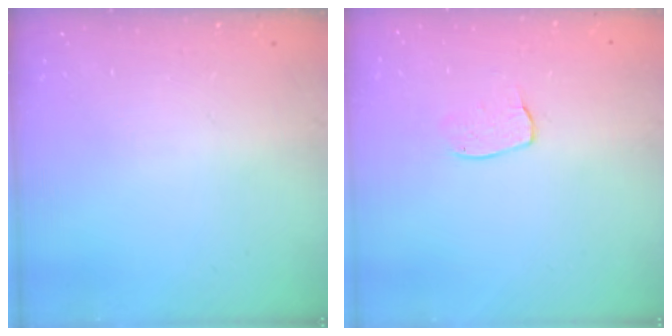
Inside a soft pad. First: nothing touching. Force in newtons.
{"total": 5.0, "press": 5.0, "slide": 0.3}